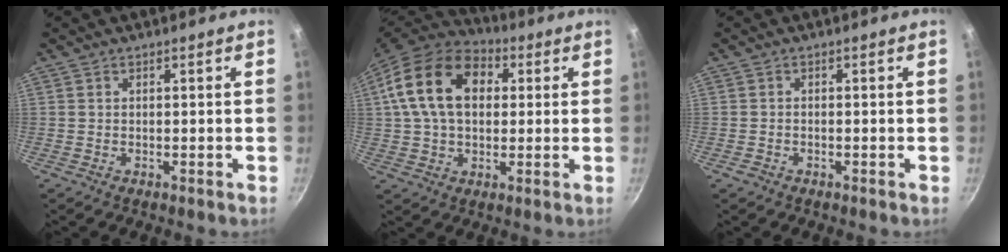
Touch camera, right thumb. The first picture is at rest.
{"total": 17.5, "force": [3.8, 12.0, 12.2], "torque": [-0.195, 0.018, 0.051]}
{"total": 1.1, "force": [-0.7, 0.7, 0.5], "torque": [-0.016, 0.005, -0.014]}